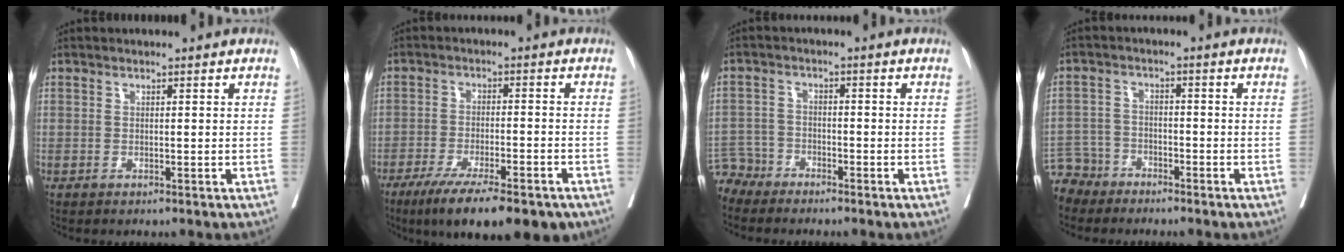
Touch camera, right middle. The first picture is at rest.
{"total": 15.7, "force": [-11.3, 3.3, 10.4], "torque": [-0.137, -0.022, -0.173]}
{"total": 4.5, "force": [-4.1, 1.4, -0.9], "torque": [0.015, -0.004, -0.083]}
{"total": 6.0, "force": [-5.3, 2.7, -0.6], "torque": [0.010, -0.004, -0.106]}